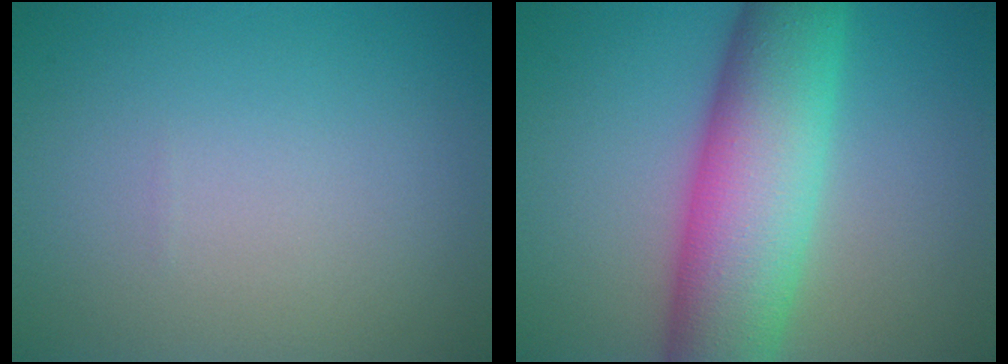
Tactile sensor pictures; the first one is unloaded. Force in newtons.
{"total": 11.2, "press": 11.2, "slide": 0.4}